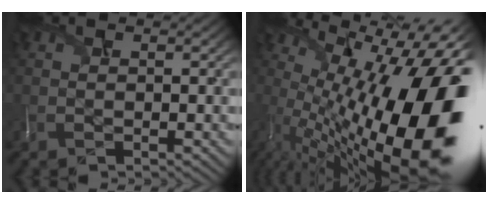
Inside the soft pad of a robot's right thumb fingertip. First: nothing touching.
{"total": 19.8, "force": [-0.3, 8.1, 18.1], "torque": [-0.271, 0.012, 0.000]}